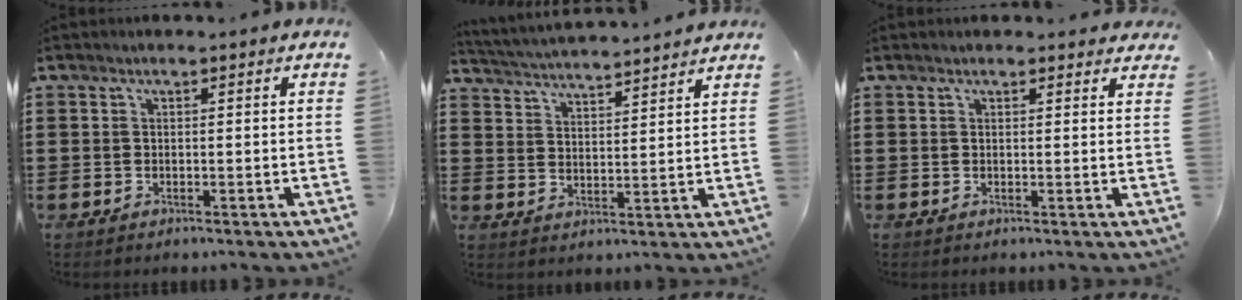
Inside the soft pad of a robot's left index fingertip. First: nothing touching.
{"total": 3.7, "force": [3.7, -0.5, 0.1], "torque": [-0.021, -0.028, 0.060]}
{"total": 1.1, "force": [1.1, 0.4, 0.2], "torque": [-0.005, 0.003, 0.020]}